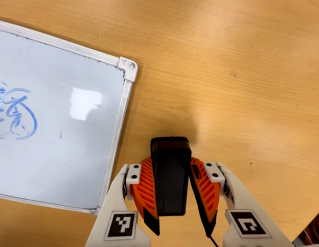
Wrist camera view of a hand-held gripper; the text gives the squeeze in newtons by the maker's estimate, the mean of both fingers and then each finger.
{"total": 7.9, "left": 6.9, "right": 8.8}